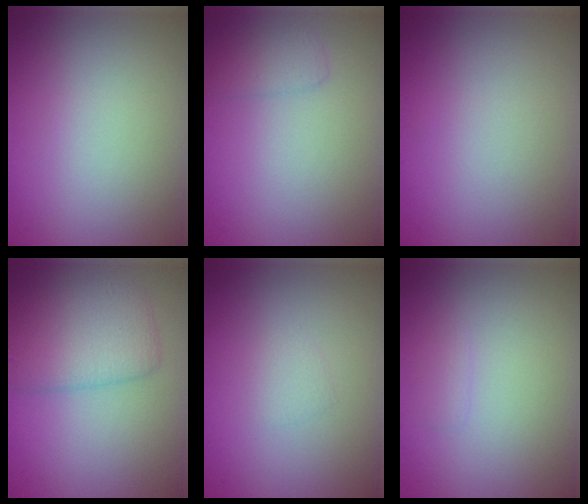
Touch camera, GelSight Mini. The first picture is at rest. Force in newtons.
{"total": 1.5, "press": 1.5, "slide": 0.1}
{"total": 0.0}
{"total": 4.6, "press": 4.6, "slide": 0.1}
{"total": 0.8, "press": 0.8, "slide": 0.1}
{"total": 0.7, "press": 0.7, "slide": 0.0}